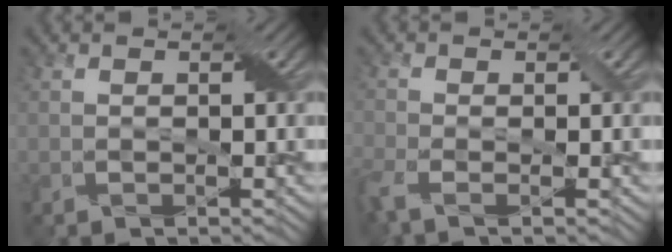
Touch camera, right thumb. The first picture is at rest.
{"total": 3.7, "force": [-2.0, 1.2, 2.8], "torque": [-0.076, -0.005, -0.050]}